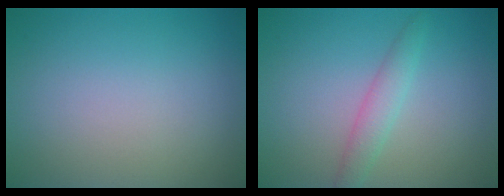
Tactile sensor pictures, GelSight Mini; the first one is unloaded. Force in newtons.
{"total": 2.1, "press": 2.1, "slide": 0.1}